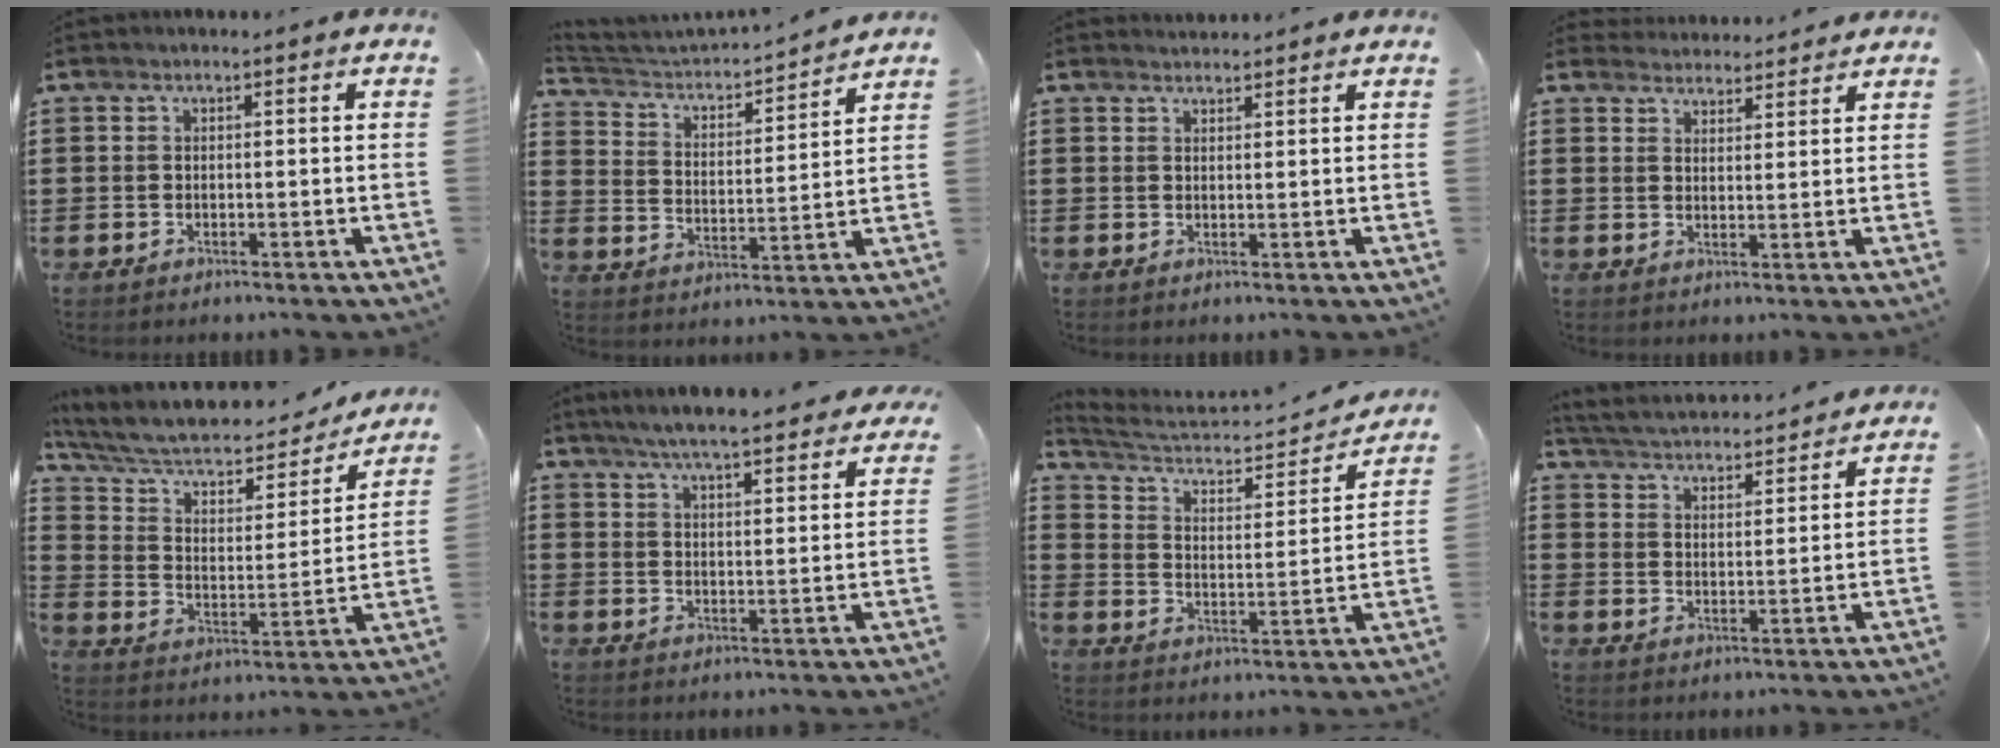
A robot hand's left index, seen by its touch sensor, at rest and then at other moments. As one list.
[{"total": 3.2, "force": [3.0, 0.3, 0.8], "torque": [-0.039, -0.034, 0.041]}, {"total": 1.4, "force": [1.4, 0.0, 0.0], "torque": [-0.003, 0.001, 0.028]}, {"total": 3.2, "force": [3.2, 0.3, -0.2], "torque": [-0.007, -0.012, 0.060]}, {"total": 8.0, "force": [6.7, 2.7, 3.5], "torque": [-0.099, -0.041, 0.113]}, {"total": 5.9, "force": [5.5, 0.1, 2.0], "torque": [-0.060, -0.026, 0.097]}, {"total": 4.7, "force": [4.1, 1.4, 1.8], "torque": [-0.060, -0.031, 0.062]}, {"total": 3.6, "force": [3.6, -0.1, 0.3], "torque": [-0.028, -0.030, 0.056]}]